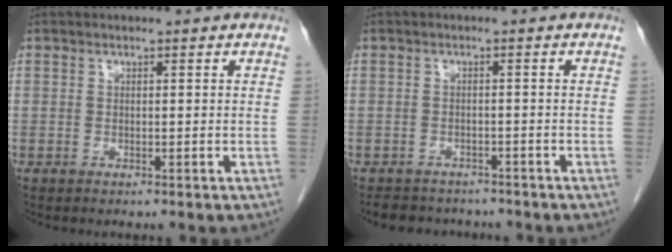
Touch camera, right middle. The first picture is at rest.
{"total": 6.6, "force": [-6.0, 2.6, 1.2], "torque": [-0.016, 0.001, -0.079]}